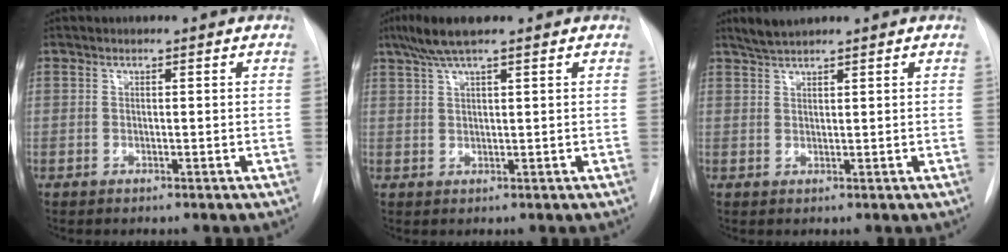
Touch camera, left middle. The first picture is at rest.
{"total": 5.5, "force": [4.0, 0.3, 3.8], "torque": [-0.081, 0.020, 0.076]}
{"total": 2.7, "force": [2.5, -0.2, 1.0], "torque": [-0.024, 0.008, 0.050]}